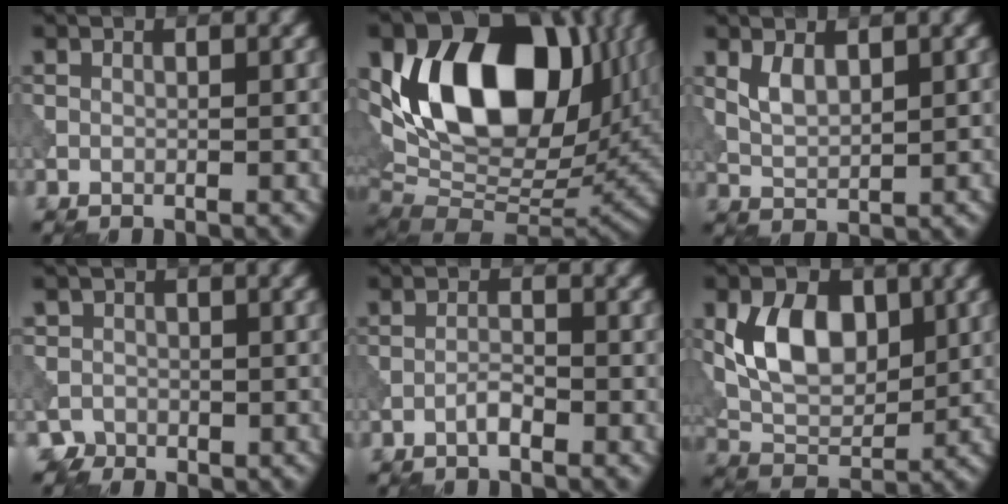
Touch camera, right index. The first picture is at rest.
{"total": 16.1, "force": [4.7, 9.8, 11.9], "torque": [-0.184, 0.014, 0.070]}
{"total": 2.5, "force": [1.1, 1.3, 1.8], "torque": [-0.041, -0.003, 0.027]}
{"total": 2.6, "force": [-1.6, 2.1, -0.3], "torque": [0.029, 0.005, -0.030]}
{"total": 1.5, "force": [-1.0, 0.3, 1.1], "torque": [-0.021, 0.005, -0.021]}
{"total": 7.2, "force": [1.4, 4.7, 5.2], "torque": [-0.094, -0.004, 0.028]}